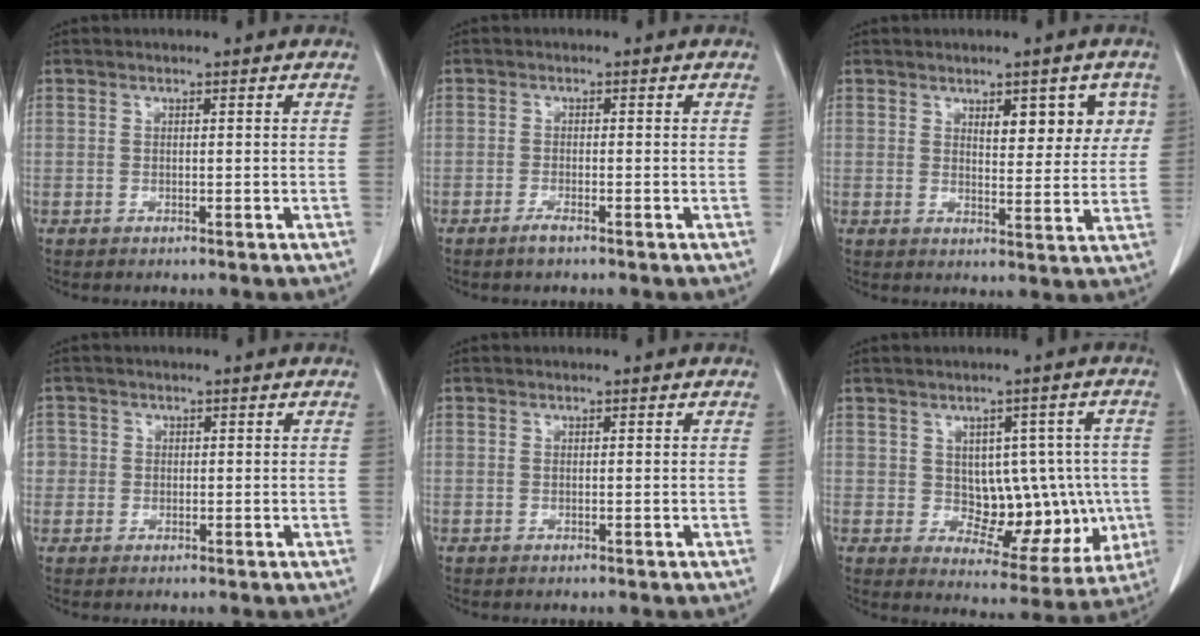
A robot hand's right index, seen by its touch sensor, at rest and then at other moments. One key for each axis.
{"total": 1.5, "fx": -1.1, "fy": 0.2, "fz": 1.0, "tx": -0.026, "ty": -0.001, "tz": -0.018}
{"total": 6.8, "fx": 2.8, "fy": 2.9, "fz": 5.5, "tx": -0.060, "ty": 0.009, "tz": 0.039}
{"total": 2.4, "fx": -0.1, "fy": 2.4, "fz": 0.1, "tx": 0.009, "ty": 0.005, "tz": -0.002}
{"total": 0.0}
{"total": 11.2, "fx": -0.2, "fy": 6.7, "fz": 9.0, "tx": -0.094, "ty": 0.023, "tz": 0.020}